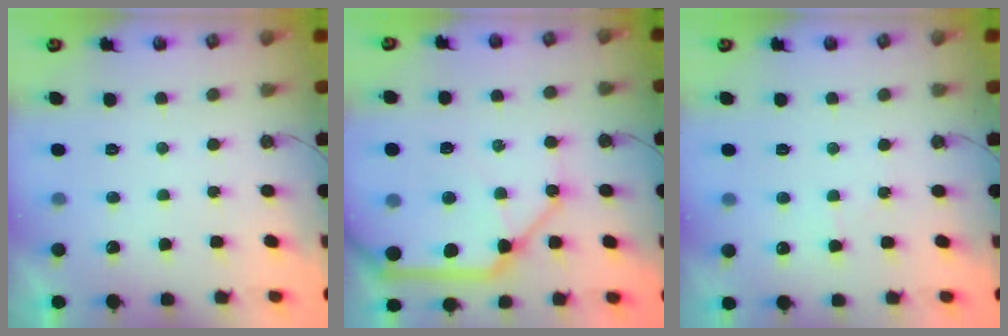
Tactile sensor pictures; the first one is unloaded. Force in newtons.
{"total": 21.1, "press": 21.0, "slide": 2.5}
{"total": 5.6, "press": 5.6, "slide": 0.7}